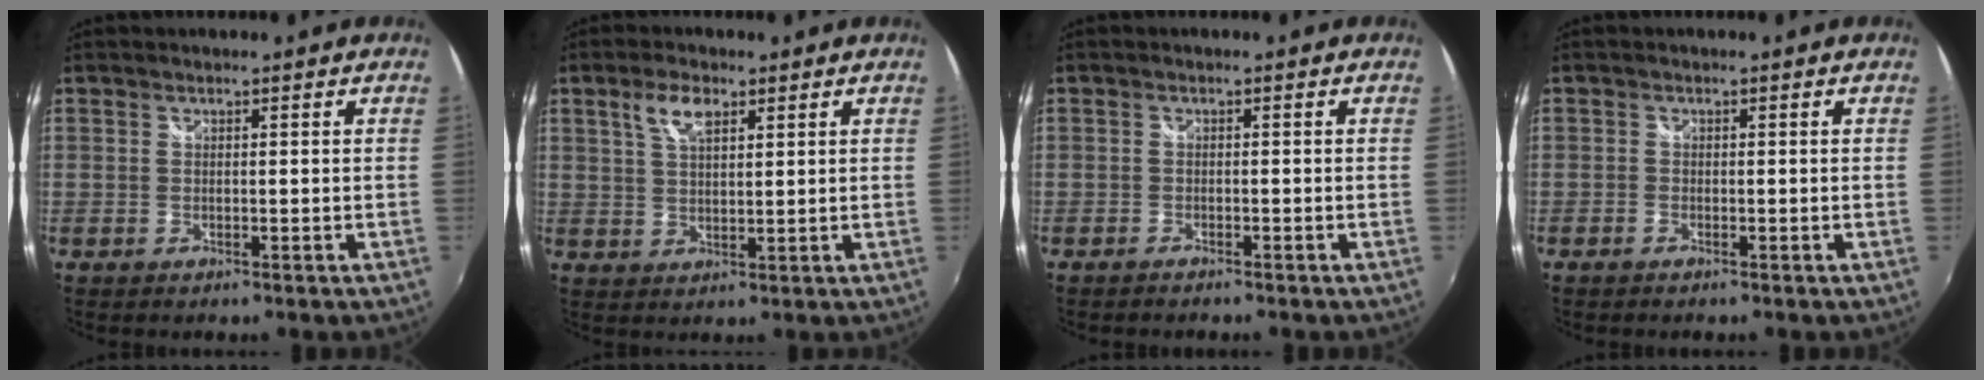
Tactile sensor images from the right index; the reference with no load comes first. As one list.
[{"total": 5.1, "force": [2.7, 2.3, 3.7], "torque": [-0.068, 0.008, 0.051]}, {"total": 1.3, "force": [-1.2, 0.3, 0.3], "torque": [-0.014, -0.004, -0.024]}, {"total": 0.7, "force": [-0.6, 0.3, 0.1], "torque": [-0.005, -0.001, -0.016]}]